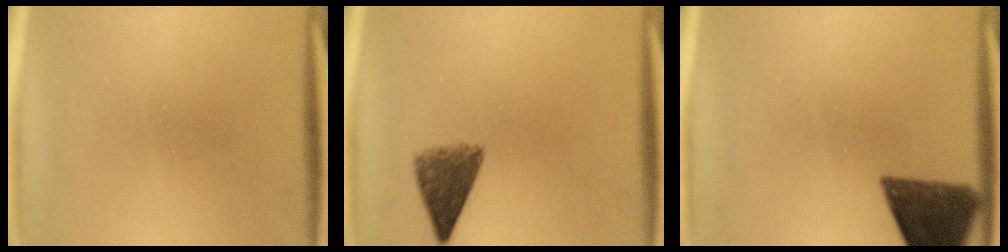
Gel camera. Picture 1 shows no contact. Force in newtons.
{"total": 5.8}
{"total": 10.6}